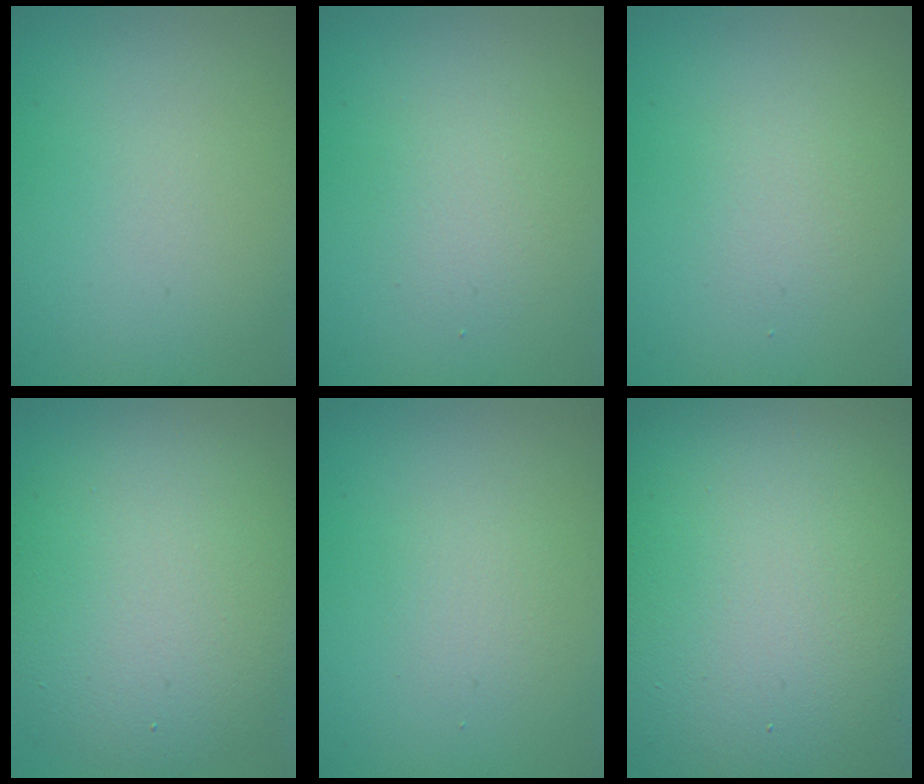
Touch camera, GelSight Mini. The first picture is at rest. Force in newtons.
{"total": 1.9, "press": 1.8, "slide": 0.2}
{"total": 1.3, "press": 1.3, "slide": 0.1}
{"total": 9.6, "press": 9.6, "slide": 0.4}
{"total": 1.1, "press": 1.1, "slide": 0.1}
{"total": 19.3, "press": 19.3, "slide": 0.6}